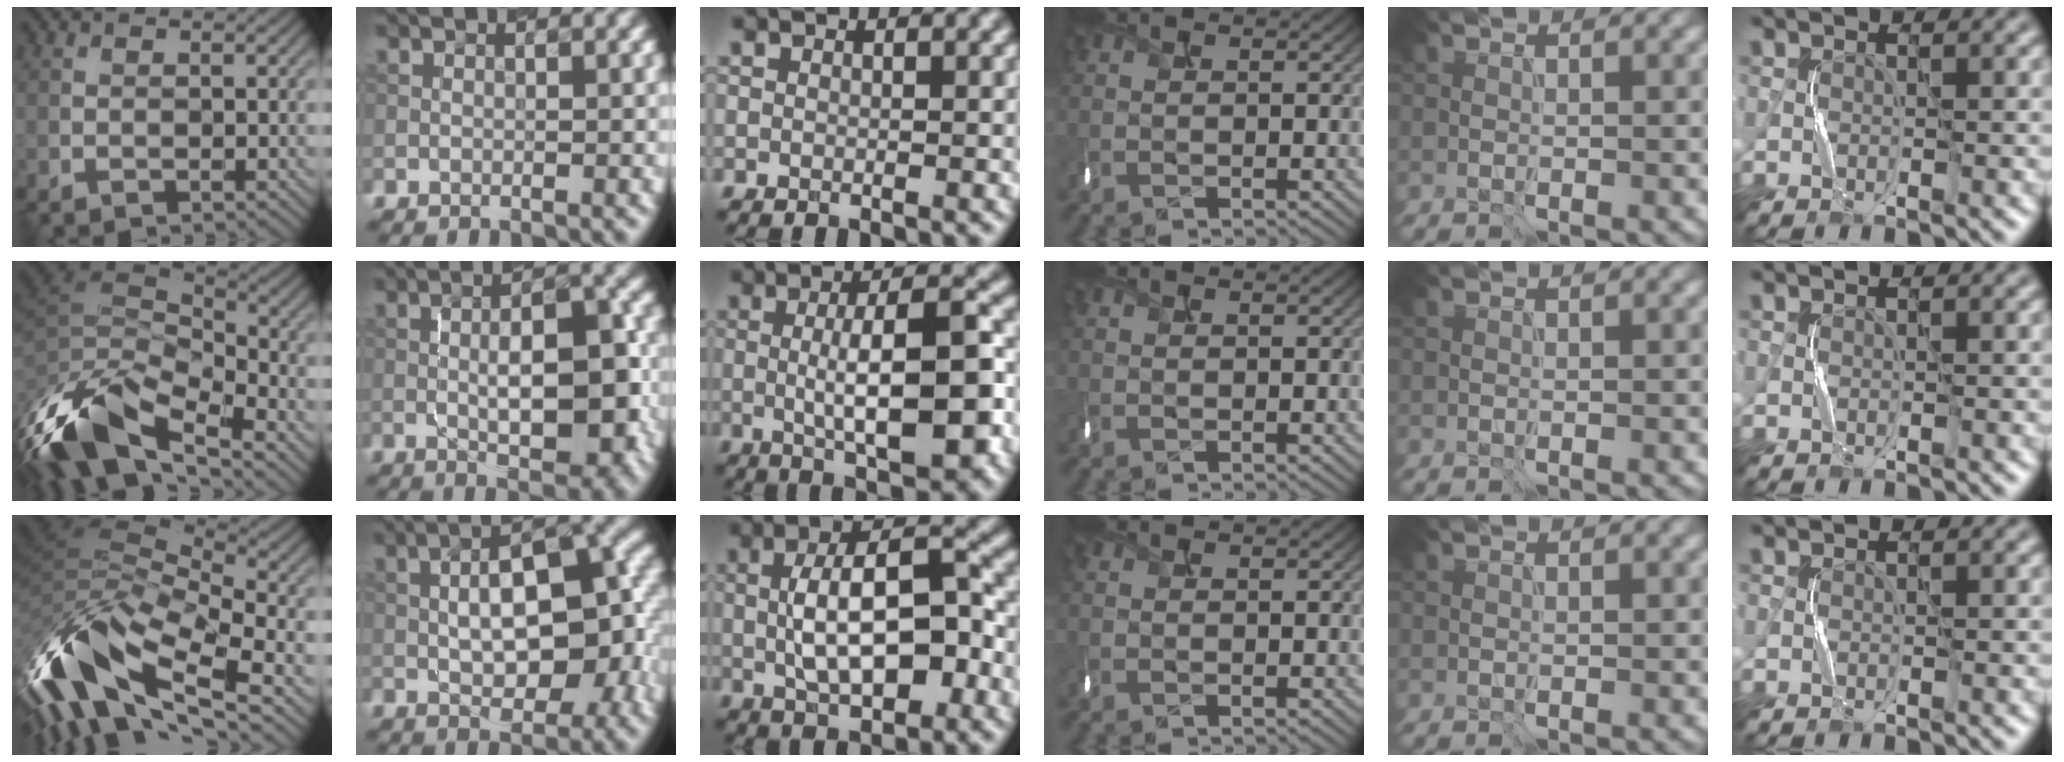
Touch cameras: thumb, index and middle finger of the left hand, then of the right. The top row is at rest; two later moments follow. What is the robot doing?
{"motion": "shake", "object": "box of matches"}